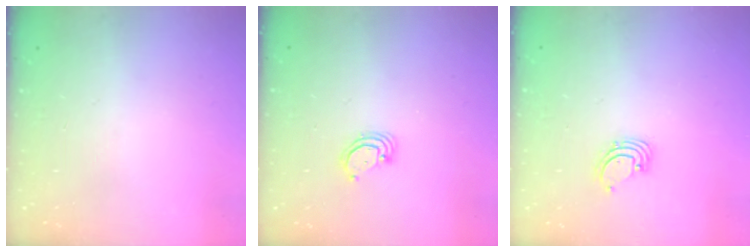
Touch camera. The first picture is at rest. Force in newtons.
{"total": 3.2, "press": 3.2, "slide": 0.2}
{"total": 1.4, "press": 1.4, "slide": 0.1}